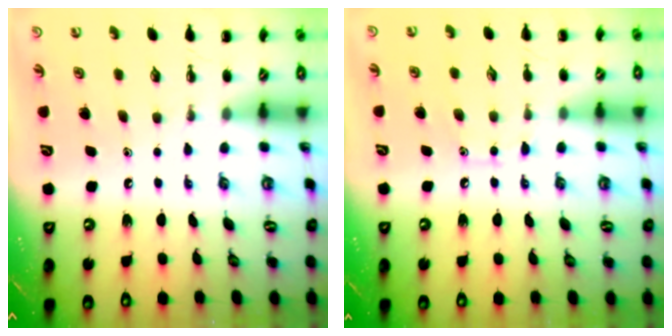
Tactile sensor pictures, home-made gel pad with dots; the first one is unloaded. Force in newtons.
{"total": 7.8, "press": 7.4, "slide": 2.2}